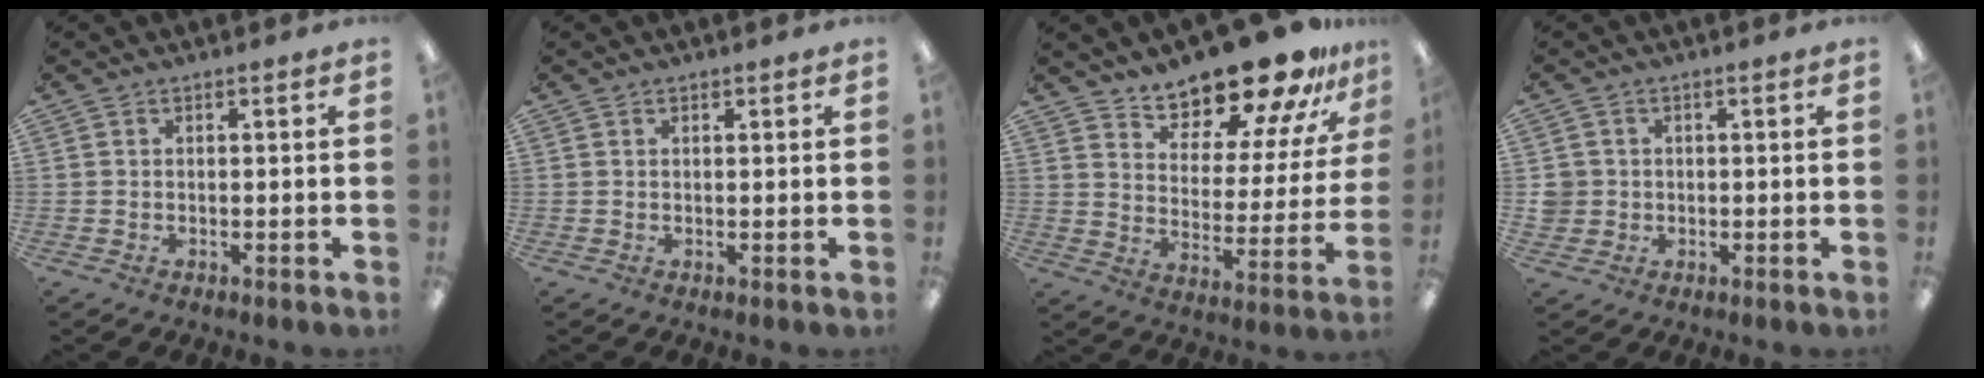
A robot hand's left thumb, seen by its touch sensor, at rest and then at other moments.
{"total": 0.8, "force": [0.5, 0.4, 0.5], "torque": [-0.010, 0.003, 0.010]}
{"total": 17.6, "force": [15.8, 4.9, 6.0], "torque": [-0.088, -0.129, 0.271]}
{"total": 3.3, "force": [0.0, 3.3, 0.4], "torque": [-0.006, 0.004, -0.002]}